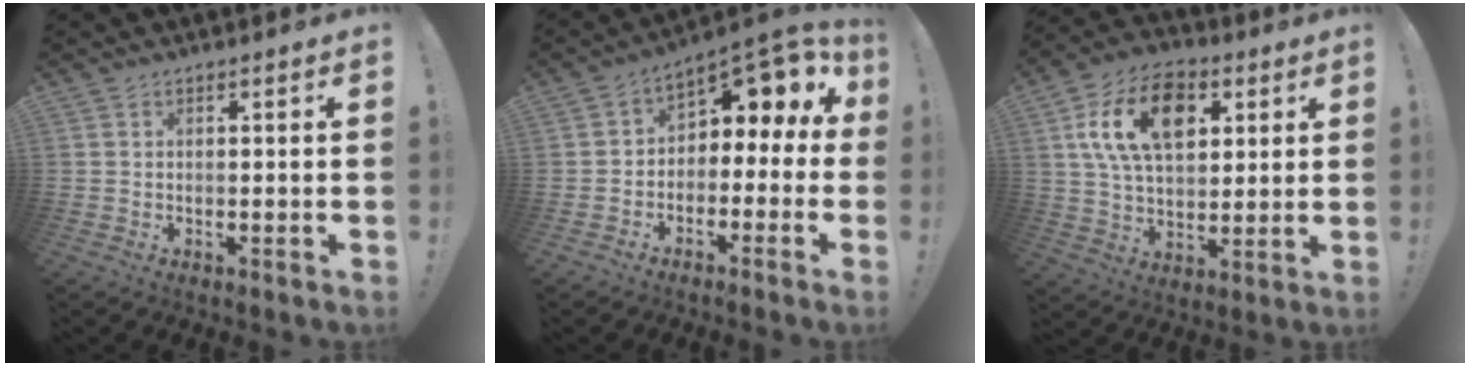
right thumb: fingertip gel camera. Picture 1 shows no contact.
{"total": 5.3, "force": [3.0, 3.1, 3.0], "torque": [-0.030, -0.042, 0.050]}
{"total": 18.6, "force": [6.7, 12.4, 12.1], "torque": [-0.187, -0.008, 0.125]}